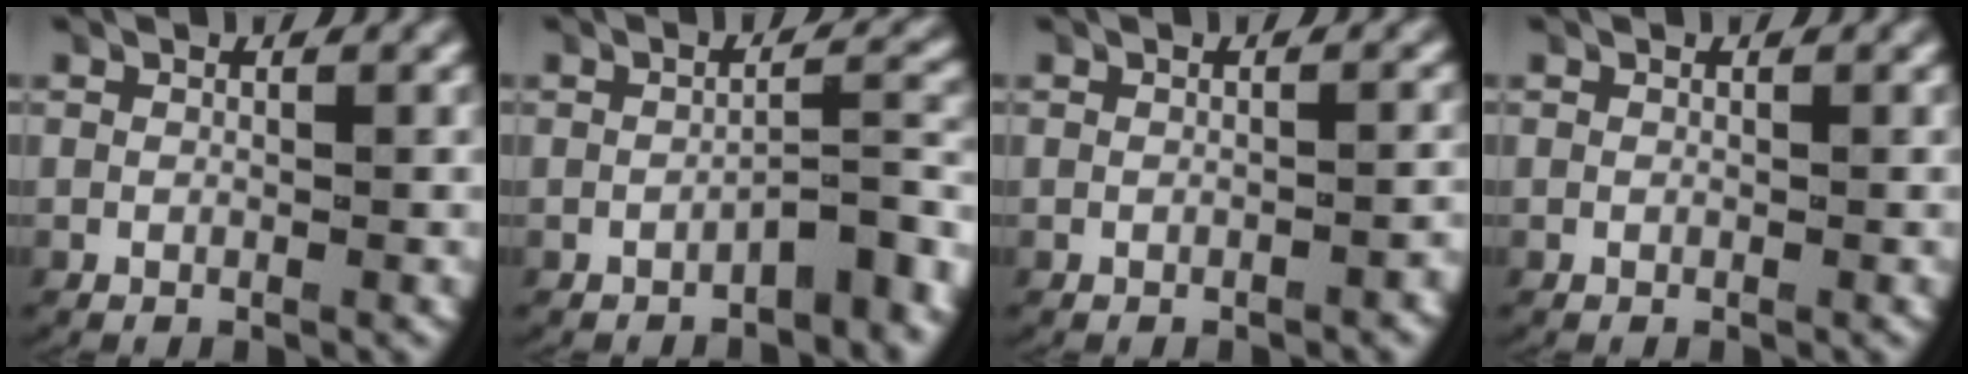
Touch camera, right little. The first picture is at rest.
{"total": 3.3, "force": [-2.4, 0.7, 2.2], "torque": [-0.018, 0.006, -0.034]}
{"total": 1.0, "force": [-0.9, 0.1, 0.4], "torque": [-0.006, 0.001, -0.013]}
{"total": 0.0}